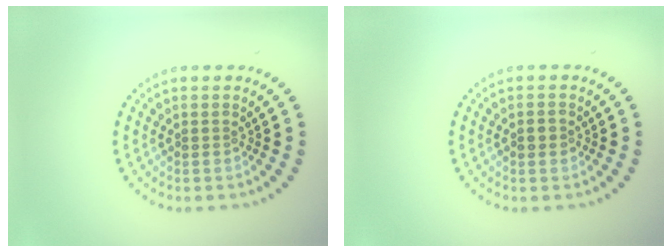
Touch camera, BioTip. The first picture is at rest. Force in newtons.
{"total": 1.1, "press": 1.1, "slide": 0.1}